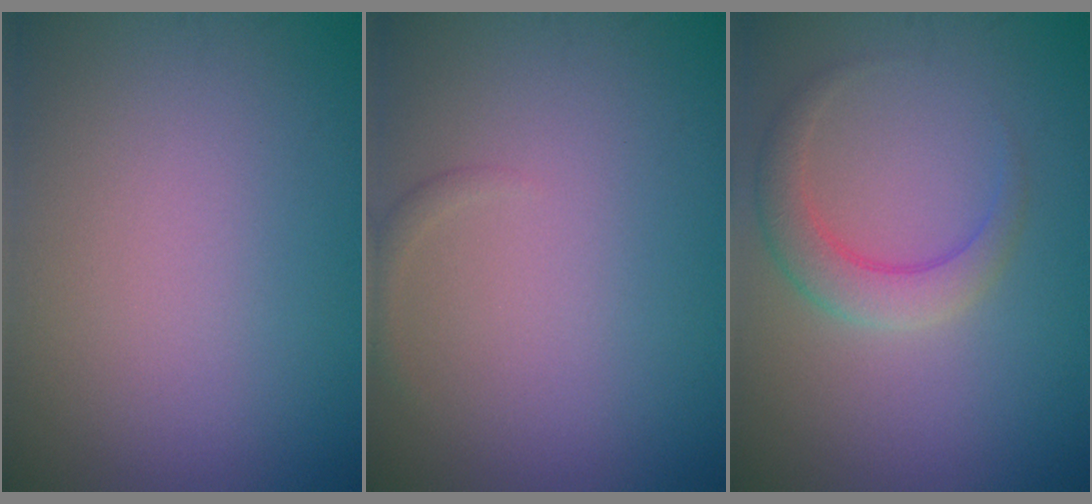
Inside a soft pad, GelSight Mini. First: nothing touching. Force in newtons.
{"total": 0.7, "press": 0.7, "slide": 0.0}
{"total": 3.1, "press": 3.1, "slide": 0.3}